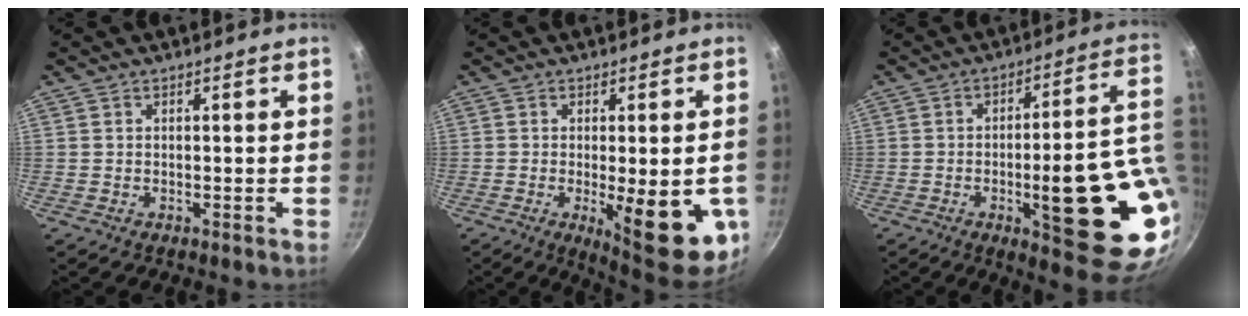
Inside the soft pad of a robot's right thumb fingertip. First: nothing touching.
{"total": 16.3, "force": [-4.1, 5.1, 14.9], "torque": [-0.165, -0.016, -0.041]}
{"total": 22.8, "force": [-2.6, 6.3, 21.7], "torque": [-0.260, -0.009, -0.028]}